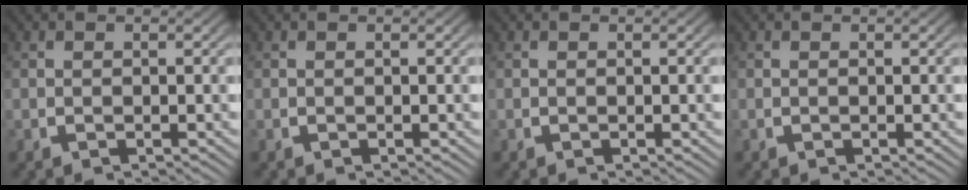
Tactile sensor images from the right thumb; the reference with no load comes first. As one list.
[{"total": 0.0}, {"total": 0.0}, {"total": 0.0}]